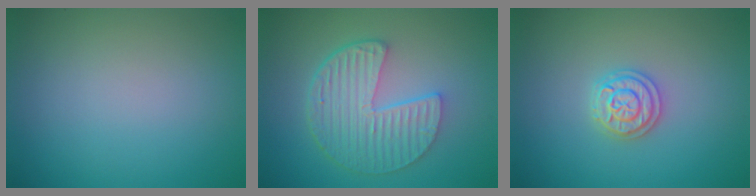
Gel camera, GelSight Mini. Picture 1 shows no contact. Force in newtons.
{"total": 6.2, "press": 4.5, "slide": 4.2}
{"total": 2.3, "press": 2.3, "slide": 0.5}